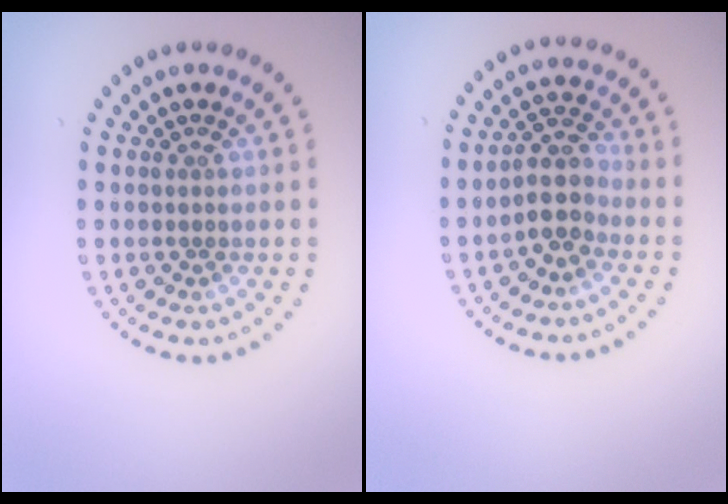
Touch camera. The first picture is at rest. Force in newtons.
{"total": 2.9, "press": 2.4, "slide": 1.7}